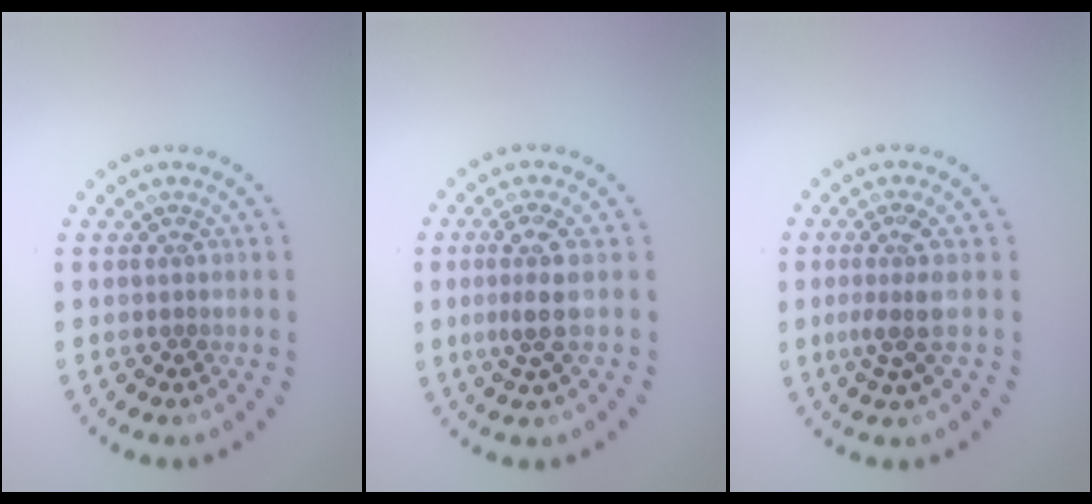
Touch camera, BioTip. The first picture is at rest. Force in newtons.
{"total": 2.7, "press": 2.4, "slide": 1.3}
{"total": 2.7, "press": 2.0, "slide": 1.8}